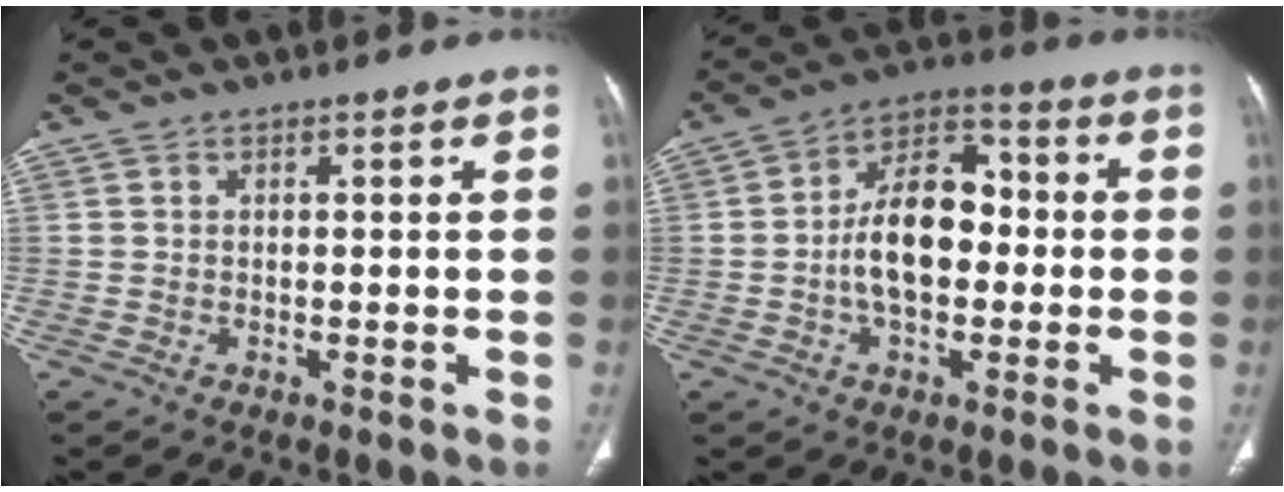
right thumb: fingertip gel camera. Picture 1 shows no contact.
{"total": 13.0, "force": [-0.9, 8.0, 10.2], "torque": [-0.153, 0.034, -0.023]}